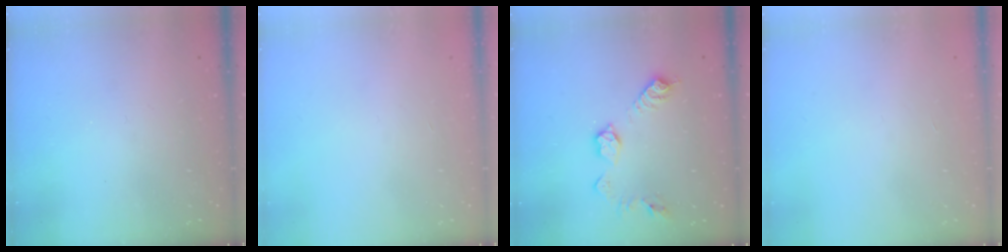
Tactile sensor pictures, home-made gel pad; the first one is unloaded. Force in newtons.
{"total": 0.0}
{"total": 10.4, "press": 10.4, "slide": 0.5}
{"total": 0.0}